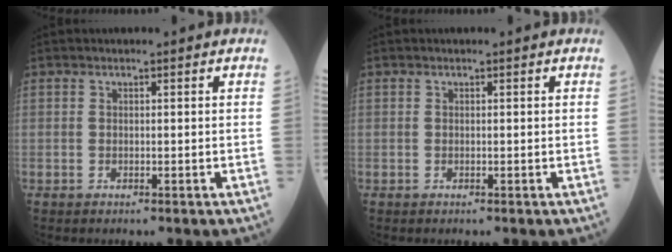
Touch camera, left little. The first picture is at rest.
{"total": 0.0}